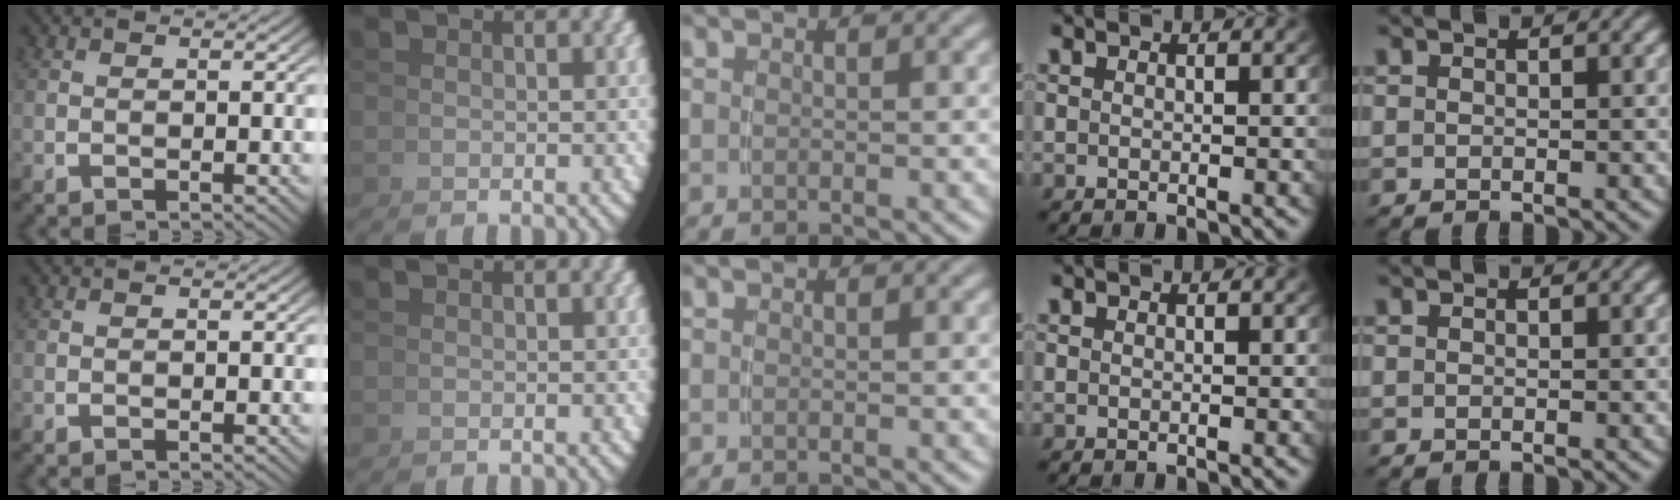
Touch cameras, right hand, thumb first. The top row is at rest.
{}